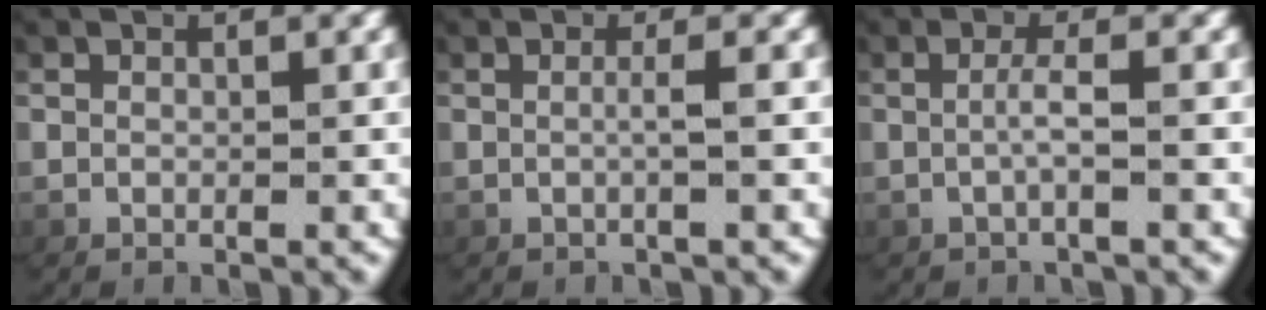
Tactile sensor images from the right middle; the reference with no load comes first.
{"total": 1.2, "force": [-0.2, -0.6, 1.0], "torque": [-0.024, 0.002, 0.000]}
{"total": 1.6, "force": [-0.4, -0.5, 1.5], "torque": [-0.036, -0.001, -0.003]}